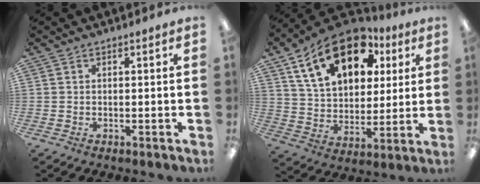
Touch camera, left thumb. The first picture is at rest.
{"total": 20.4, "force": [11.0, 12.2, 12.2], "torque": [-0.206, -0.034, 0.198]}